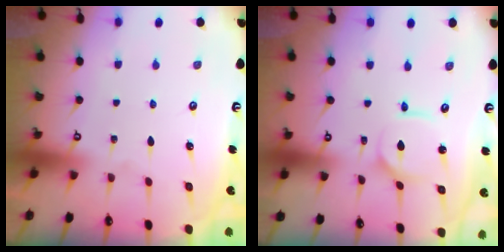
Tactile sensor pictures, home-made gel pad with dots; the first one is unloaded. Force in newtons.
{"total": 3.3, "press": 3.3, "slide": 0.4}